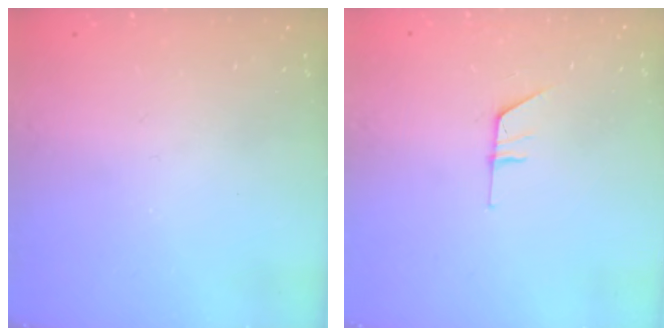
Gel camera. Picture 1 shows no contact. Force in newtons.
{"total": 5.4, "press": 5.4, "slide": 0.5}